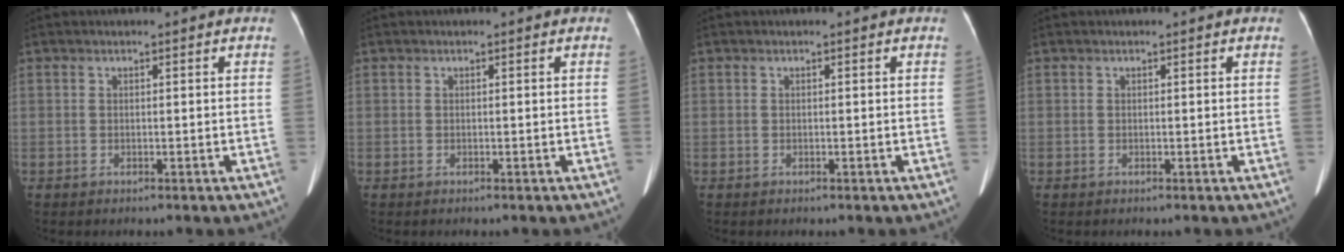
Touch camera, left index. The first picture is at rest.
{"total": 0.0}
{"total": 0.0}
{"total": 0.0}